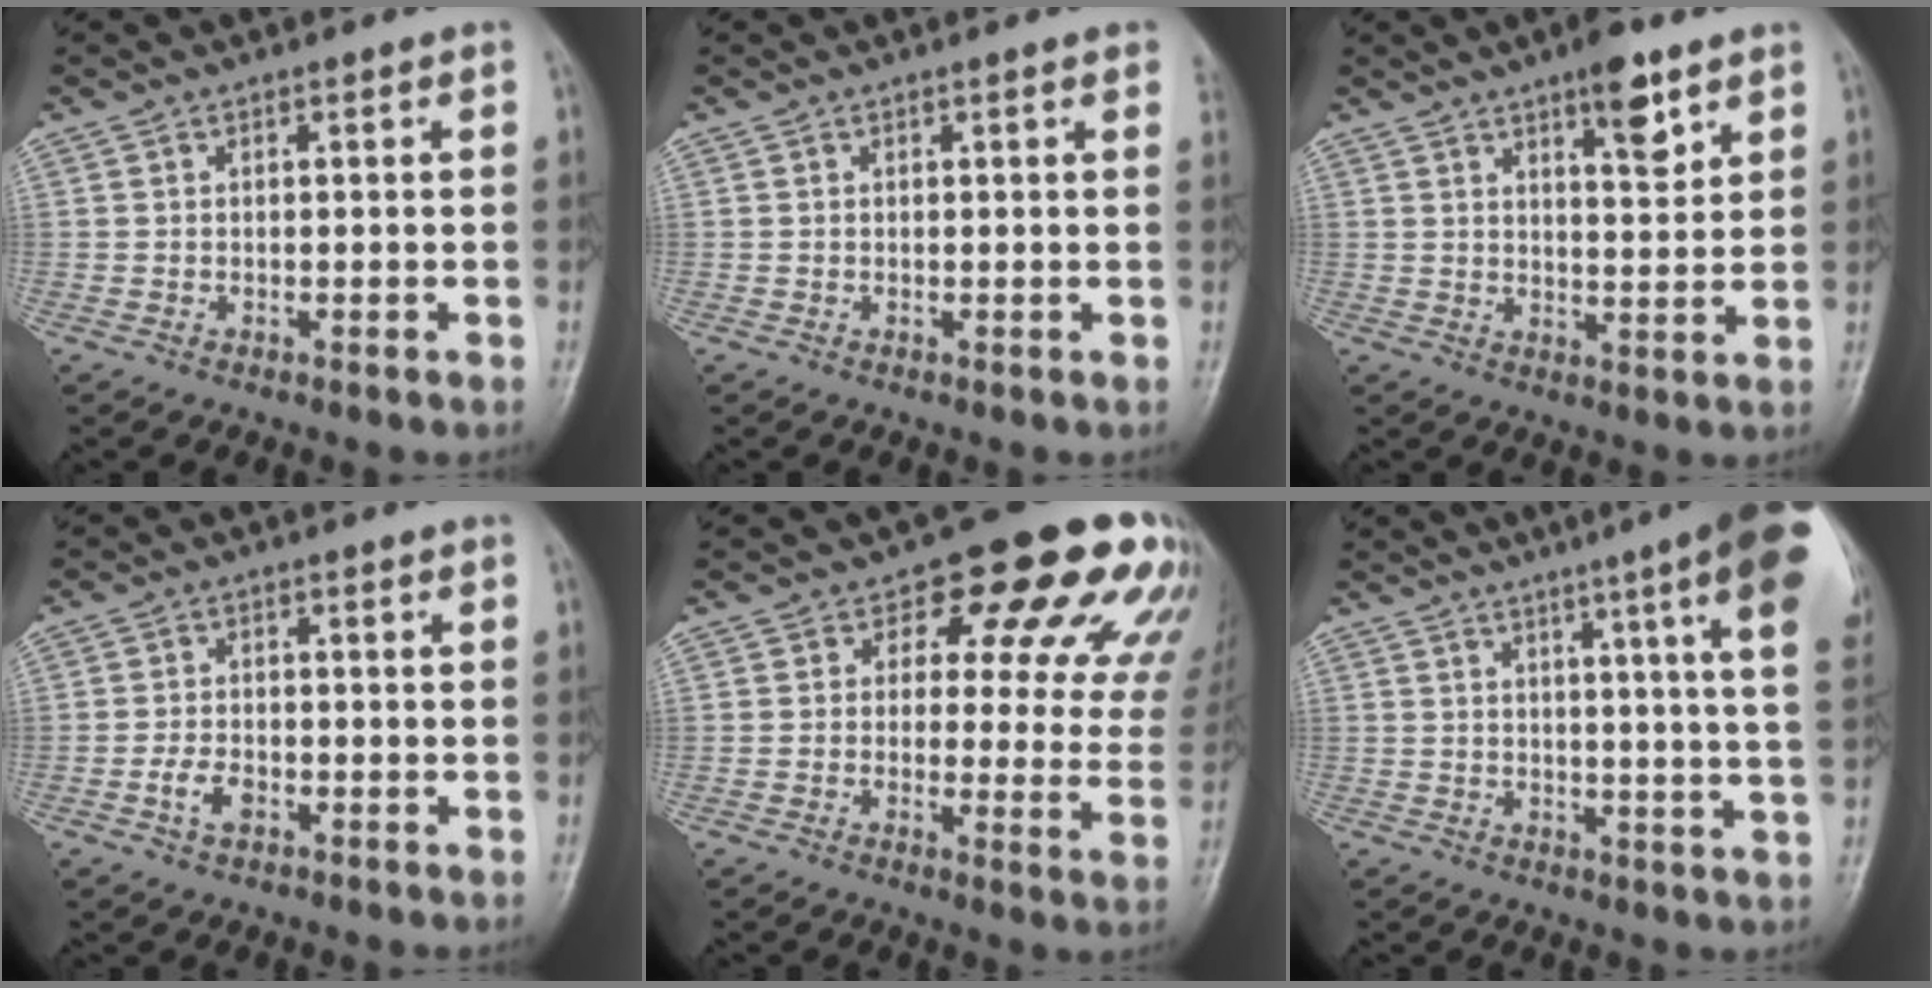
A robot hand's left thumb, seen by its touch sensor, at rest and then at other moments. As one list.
[{"total": 2.2, "force": [1.6, 0.3, 1.5], "torque": [-0.014, 0.003, 0.011]}, {"total": 7.3, "force": [4.5, 2.4, 5.3], "torque": [-0.060, -0.026, 0.065]}, {"total": 3.5, "force": [-1.6, 2.2, 2.2], "torque": [-0.038, 0.011, -0.031]}, {"total": 17.2, "force": [9.5, 8.7, 11.3], "torque": [-0.072, -0.031, 0.094]}, {"total": 17.9, "force": [9.0, 0.9, 15.4], "torque": [-0.186, -0.030, 0.093]}]